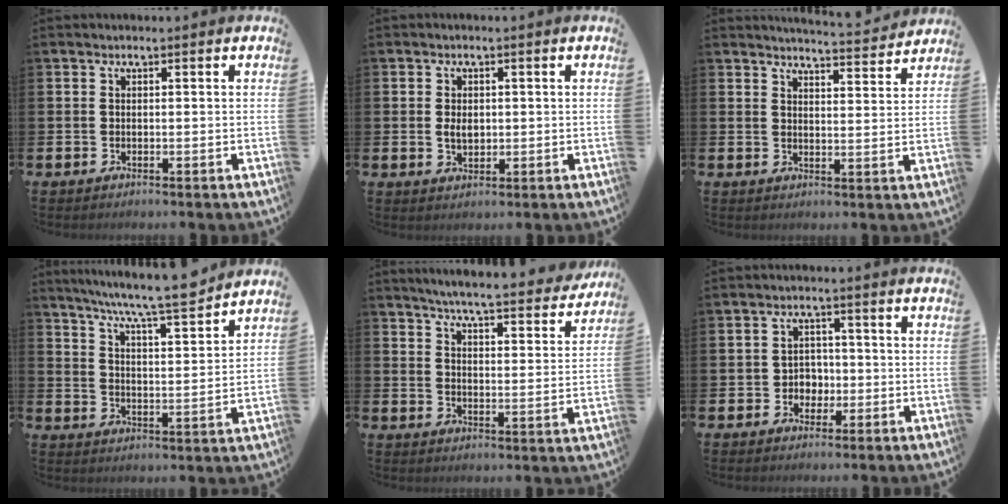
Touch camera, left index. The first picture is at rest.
{"total": 2.3, "force": [0.2, 1.6, 1.6], "torque": [-0.014, 0.000, -0.002]}
{"total": 4.9, "force": [4.8, -0.1, 0.6], "torque": [-0.011, -0.035, 0.082]}
{"total": 8.4, "force": [7.8, -0.2, 3.0], "torque": [-0.079, -0.056, 0.136]}
{"total": 6.0, "force": [5.7, 0.1, 1.8], "torque": [-0.048, -0.045, 0.094]}
{"total": 3.0, "force": [-0.7, 2.7, 1.0], "torque": [-0.017, 0.002, -0.021]}